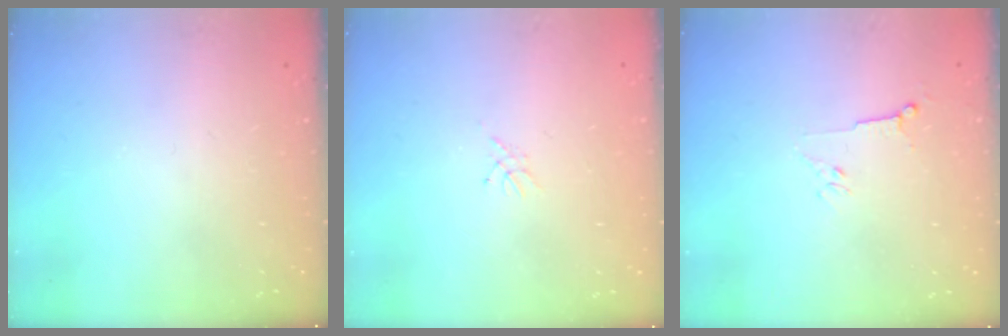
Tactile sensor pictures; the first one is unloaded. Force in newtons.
{"total": 2.3, "press": 2.2, "slide": 0.3}
{"total": 3.0, "press": 2.9, "slide": 0.8}